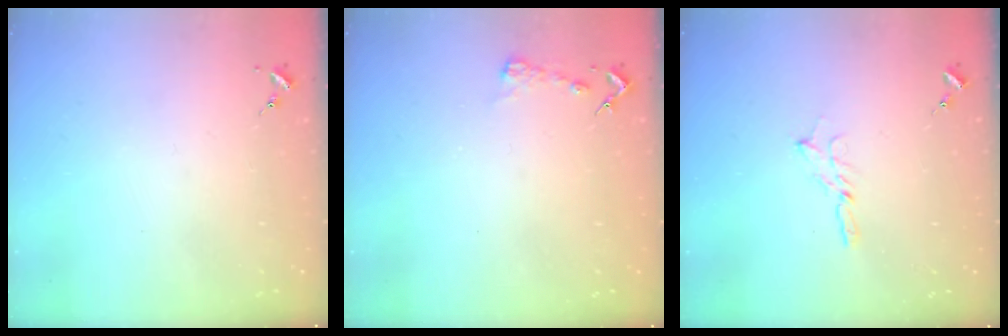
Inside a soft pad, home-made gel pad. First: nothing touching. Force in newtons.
{"total": 3.1, "press": 3.1, "slide": 0.2}
{"total": 2.0, "press": 2.0, "slide": 0.2}